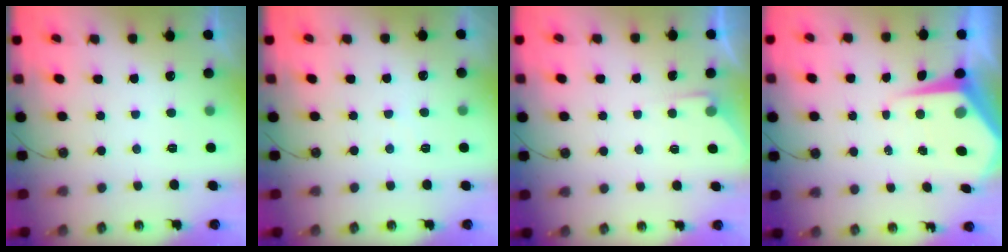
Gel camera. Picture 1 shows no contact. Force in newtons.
{"total": 2.6, "press": 2.6, "slide": 0.4}
{"total": 3.9, "press": 3.9, "slide": 0.5}
{"total": 8.4, "press": 8.4, "slide": 0.8}